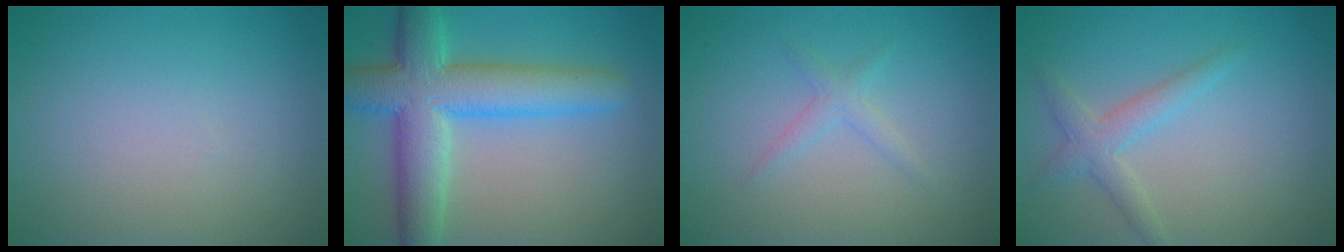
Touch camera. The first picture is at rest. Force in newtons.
{"total": 8.6, "press": 8.6, "slide": 0.3}
{"total": 1.3, "press": 1.3, "slide": 0.0}
{"total": 2.4, "press": 2.4, "slide": 0.2}